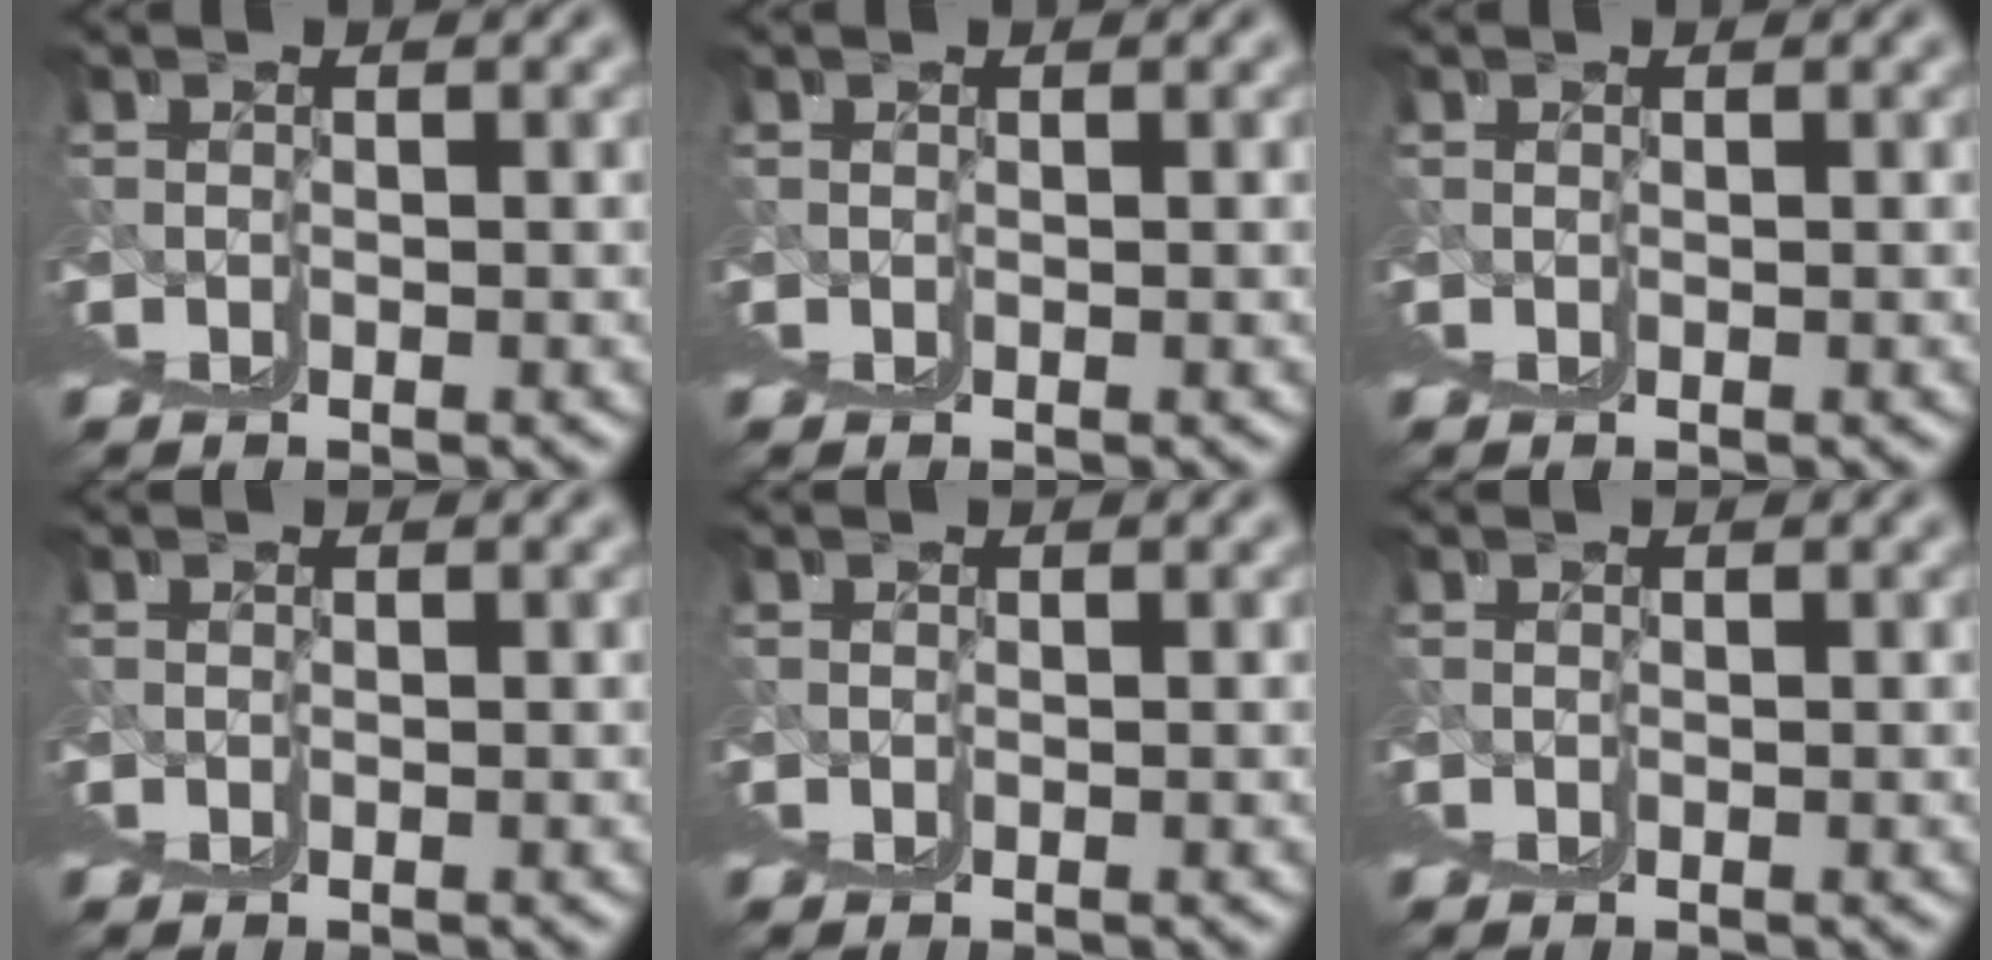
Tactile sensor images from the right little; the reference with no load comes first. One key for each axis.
{"total": 0.0}
{"total": 0.0}
{"total": 0.0}
{"total": 0.0}
{"total": 0.0}